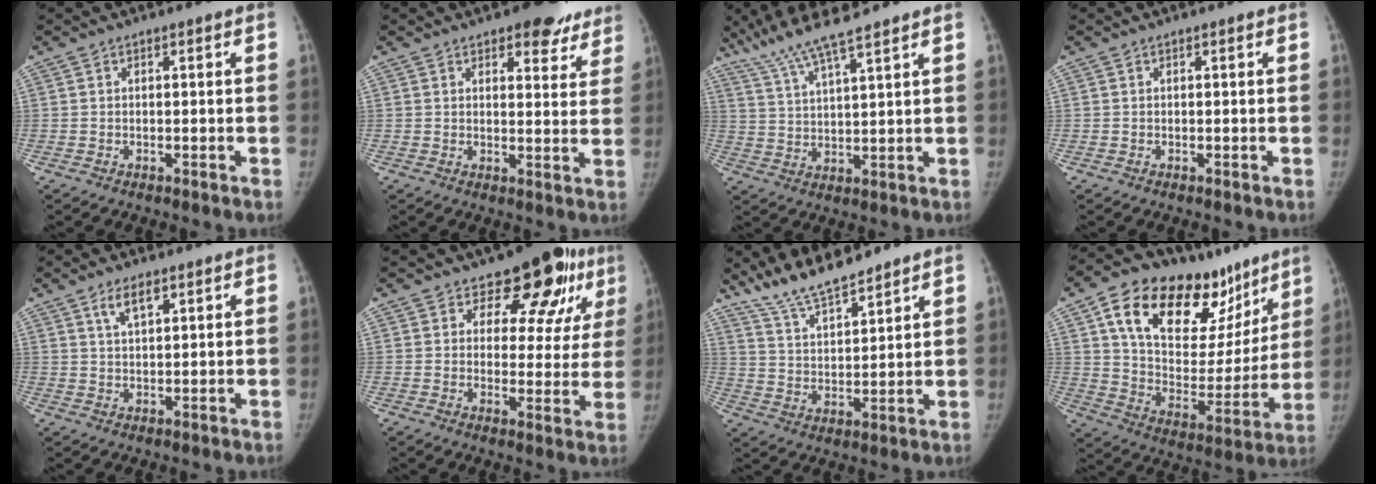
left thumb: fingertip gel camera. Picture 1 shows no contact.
{"total": 8.9, "force": [6.6, 4.4, 4.0], "torque": [-0.004, -0.035, 0.073]}
{"total": 10.3, "force": [8.1, 0.9, 6.3], "torque": [-0.121, -0.025, 0.156]}
{"total": 0.0}
{"total": 3.9, "force": [2.4, 1.5, 2.7], "torque": [-0.043, -0.009, 0.047]}
{"total": 13.0, "force": [8.3, 7.6, 6.6], "torque": [-0.022, -0.043, 0.094]}
{"total": 10.3, "force": [9.1, 2.0, 4.3], "torque": [-0.066, -0.047, 0.174]}
{"total": 29.6, "force": [16.6, 15.6, 18.9], "torque": [-0.246, -0.020, 0.266]}